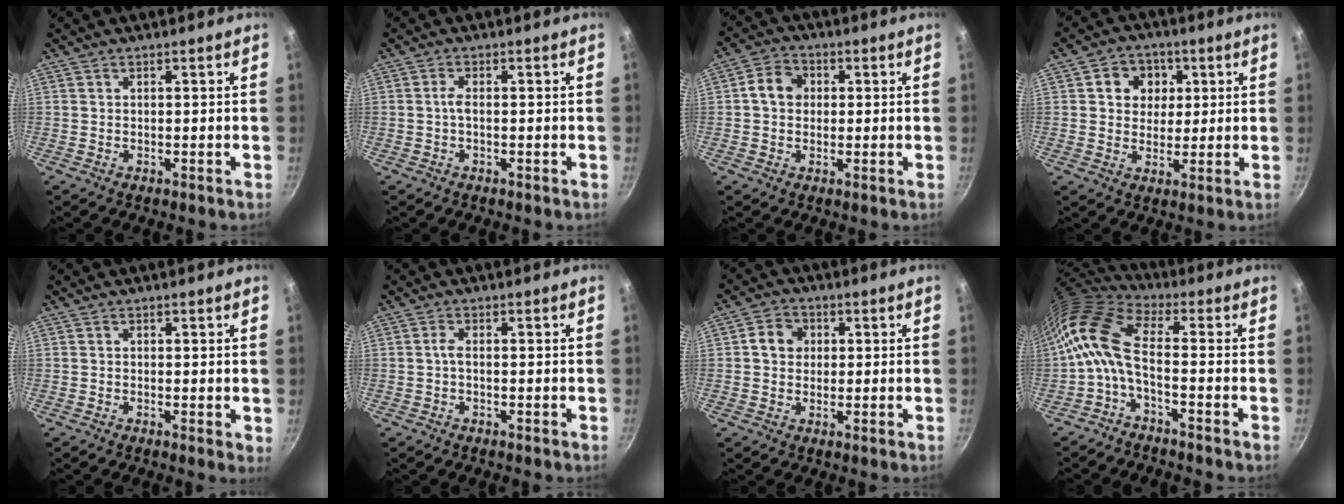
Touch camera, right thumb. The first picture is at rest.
{"total": 1.5, "force": [-0.3, 0.5, 1.4], "torque": [-0.036, 0.006, -0.009]}
{"total": 5.8, "force": [0.7, 4.8, 3.2], "torque": [-0.035, 0.012, 0.000]}
{"total": 7.6, "force": [2.1, 6.6, 3.1], "torque": [-0.010, -0.002, 0.025]}
{"total": 1.2, "force": [0.1, 0.4, 1.1], "torque": [-0.015, -0.003, -0.002]}
{"total": 1.4, "force": [-0.3, 0.5, 1.3], "torque": [-0.035, 0.006, -0.009]}
{"total": 5.1, "force": [0.9, 4.4, 2.4], "torque": [-0.016, 0.007, 0.005]}
{"total": 10.9, "force": [-1.7, 4.6, 9.7], "torque": [-0.213, 0.030, -0.048]}